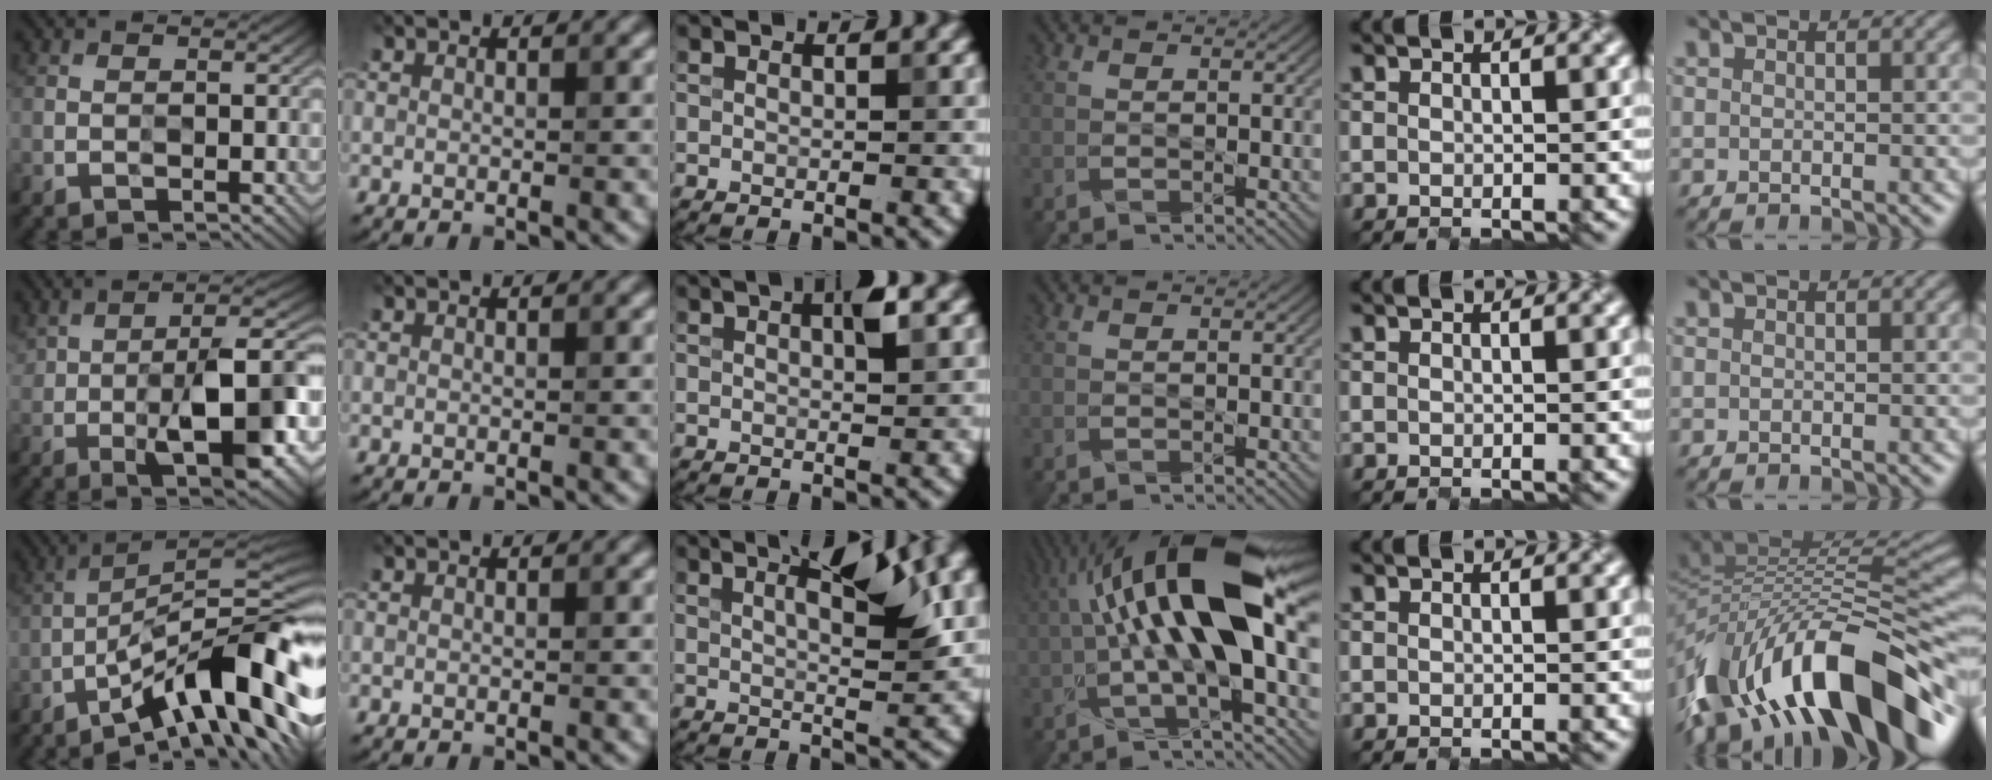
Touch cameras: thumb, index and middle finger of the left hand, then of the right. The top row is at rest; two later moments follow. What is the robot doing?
{"motion": "open", "object": "hinged tin"}